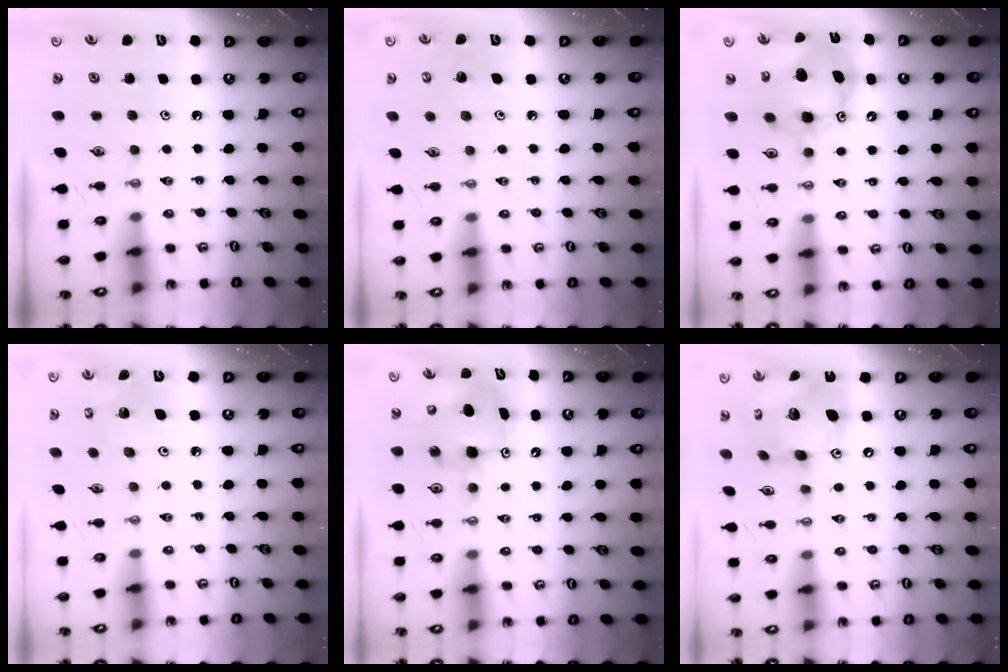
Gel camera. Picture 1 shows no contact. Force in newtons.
{"total": 4.4, "press": 4.4, "slide": 0.3}
{"total": 13.5, "press": 13.4, "slide": 1.3}
{"total": 4.6, "press": 4.6, "slide": 0.2}
{"total": 7.0, "press": 6.8, "slide": 1.6}
{"total": 17.8, "press": 17.7, "slide": 1.7}